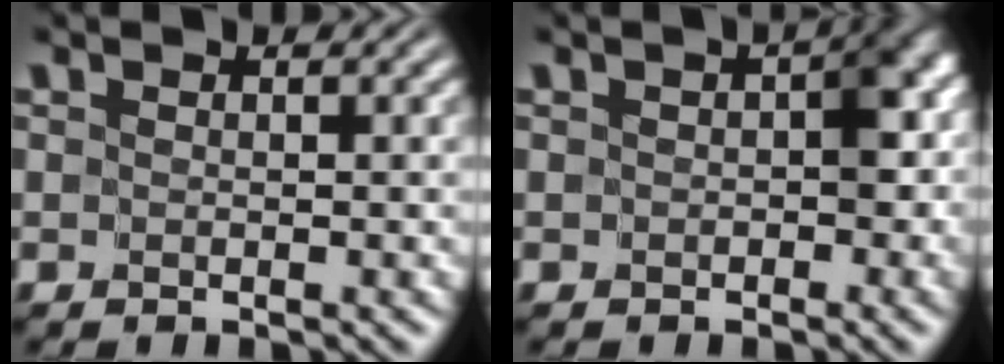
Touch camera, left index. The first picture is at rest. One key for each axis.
{"total": 3.0, "fx": -0.3, "fy": 1.9, "fz": 2.3, "tx": -0.021, "ty": 0.001, "tz": -0.009}